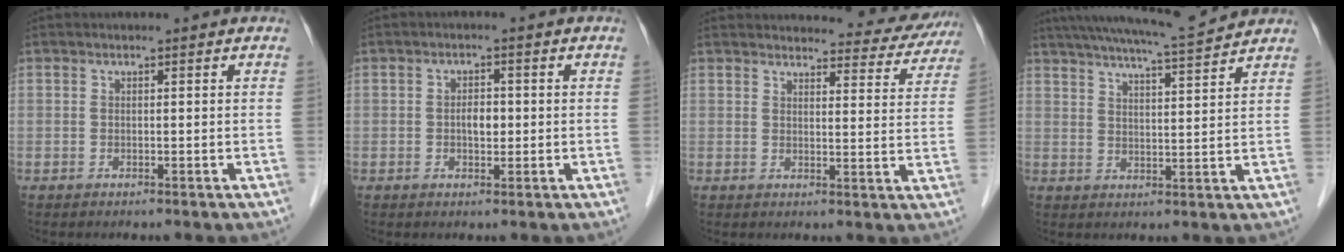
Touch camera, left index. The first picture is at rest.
{"total": 2.4, "force": [-0.2, 1.3, 2.0], "torque": [-0.034, 0.004, -0.002]}
{"total": 14.3, "force": [13.8, 3.2, 2.2], "torque": [0.008, -0.027, 0.136]}
{"total": 11.3, "force": [10.5, -0.6, 4.1], "torque": [-0.074, 0.009, 0.156]}